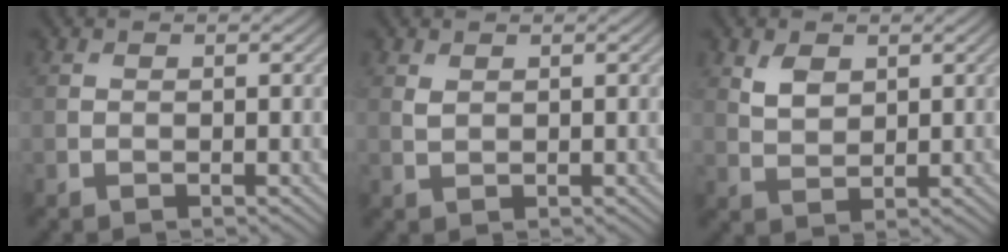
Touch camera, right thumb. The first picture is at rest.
{"total": 0.9, "force": [0.6, 0.4, 0.5], "torque": [-0.018, -0.002, 0.015]}
{"total": 3.0, "force": [1.6, 1.8, 1.8], "torque": [-0.042, -0.004, 0.034]}